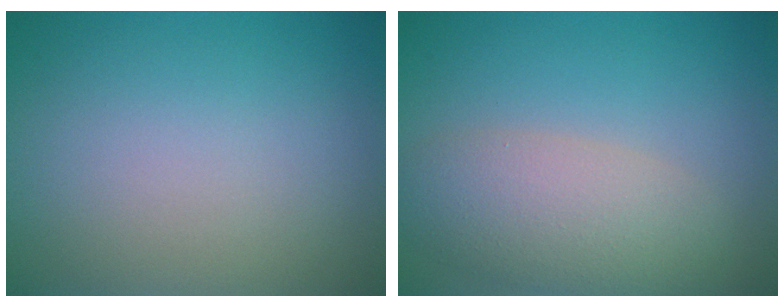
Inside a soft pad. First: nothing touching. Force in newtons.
{"total": 5.3, "press": 5.3, "slide": 0.5}